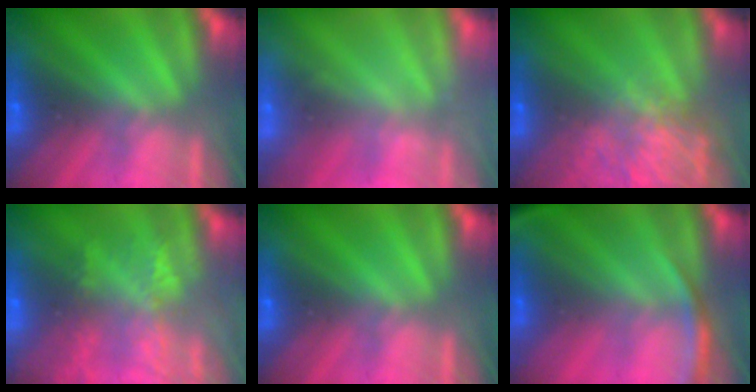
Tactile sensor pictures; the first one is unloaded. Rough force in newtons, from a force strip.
{"total": 2.1}
{"total": 7.8}
{"total": 8.8}
{"total": 0.0}
{"total": 2.6}